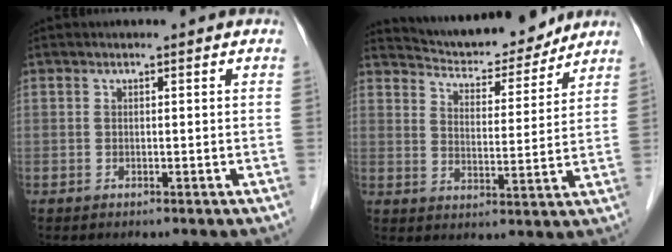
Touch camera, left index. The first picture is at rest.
{"total": 12.6, "force": [12.0, 2.3, 2.9], "torque": [-0.042, -0.003, 0.179]}